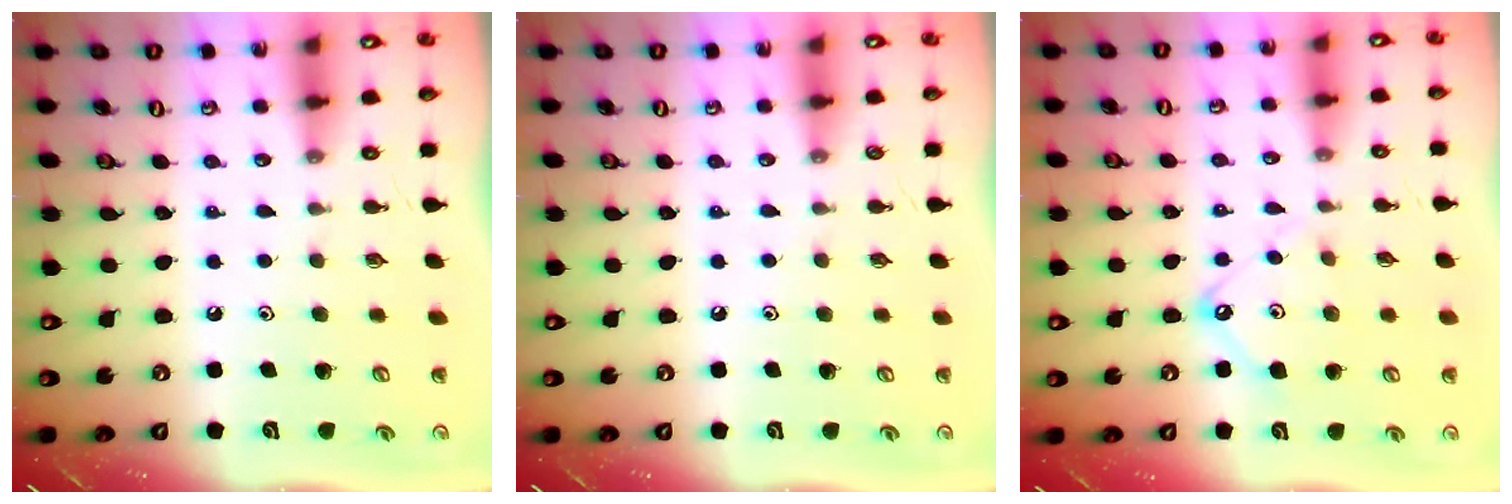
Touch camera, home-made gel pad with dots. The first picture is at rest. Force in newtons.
{"total": 2.6, "press": 2.6, "slide": 0.4}
{"total": 9.9, "press": 9.9, "slide": 0.9}